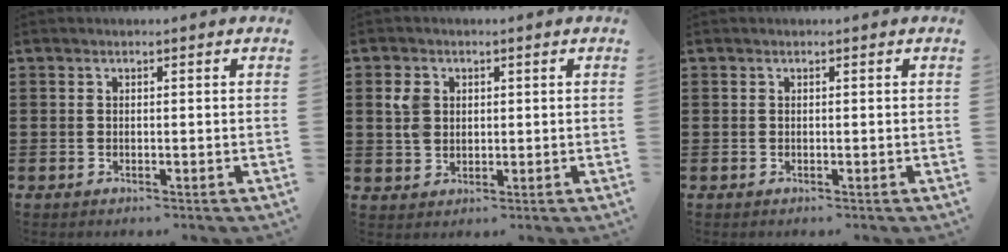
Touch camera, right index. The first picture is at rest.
{"total": 3.4, "force": [0.9, 2.8, 1.7], "torque": [-0.042, 0.013, 0.016]}
{"total": 0.0}